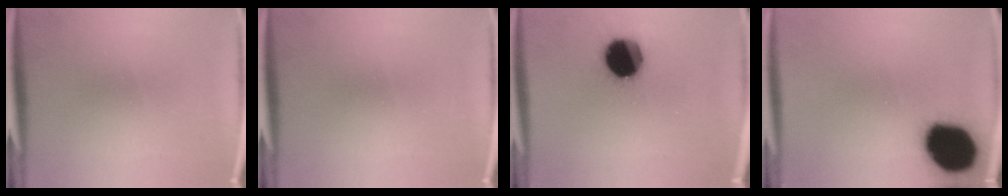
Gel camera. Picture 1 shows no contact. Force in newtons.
{"total": 0.0}
{"total": 16.6}
{"total": 19.5}